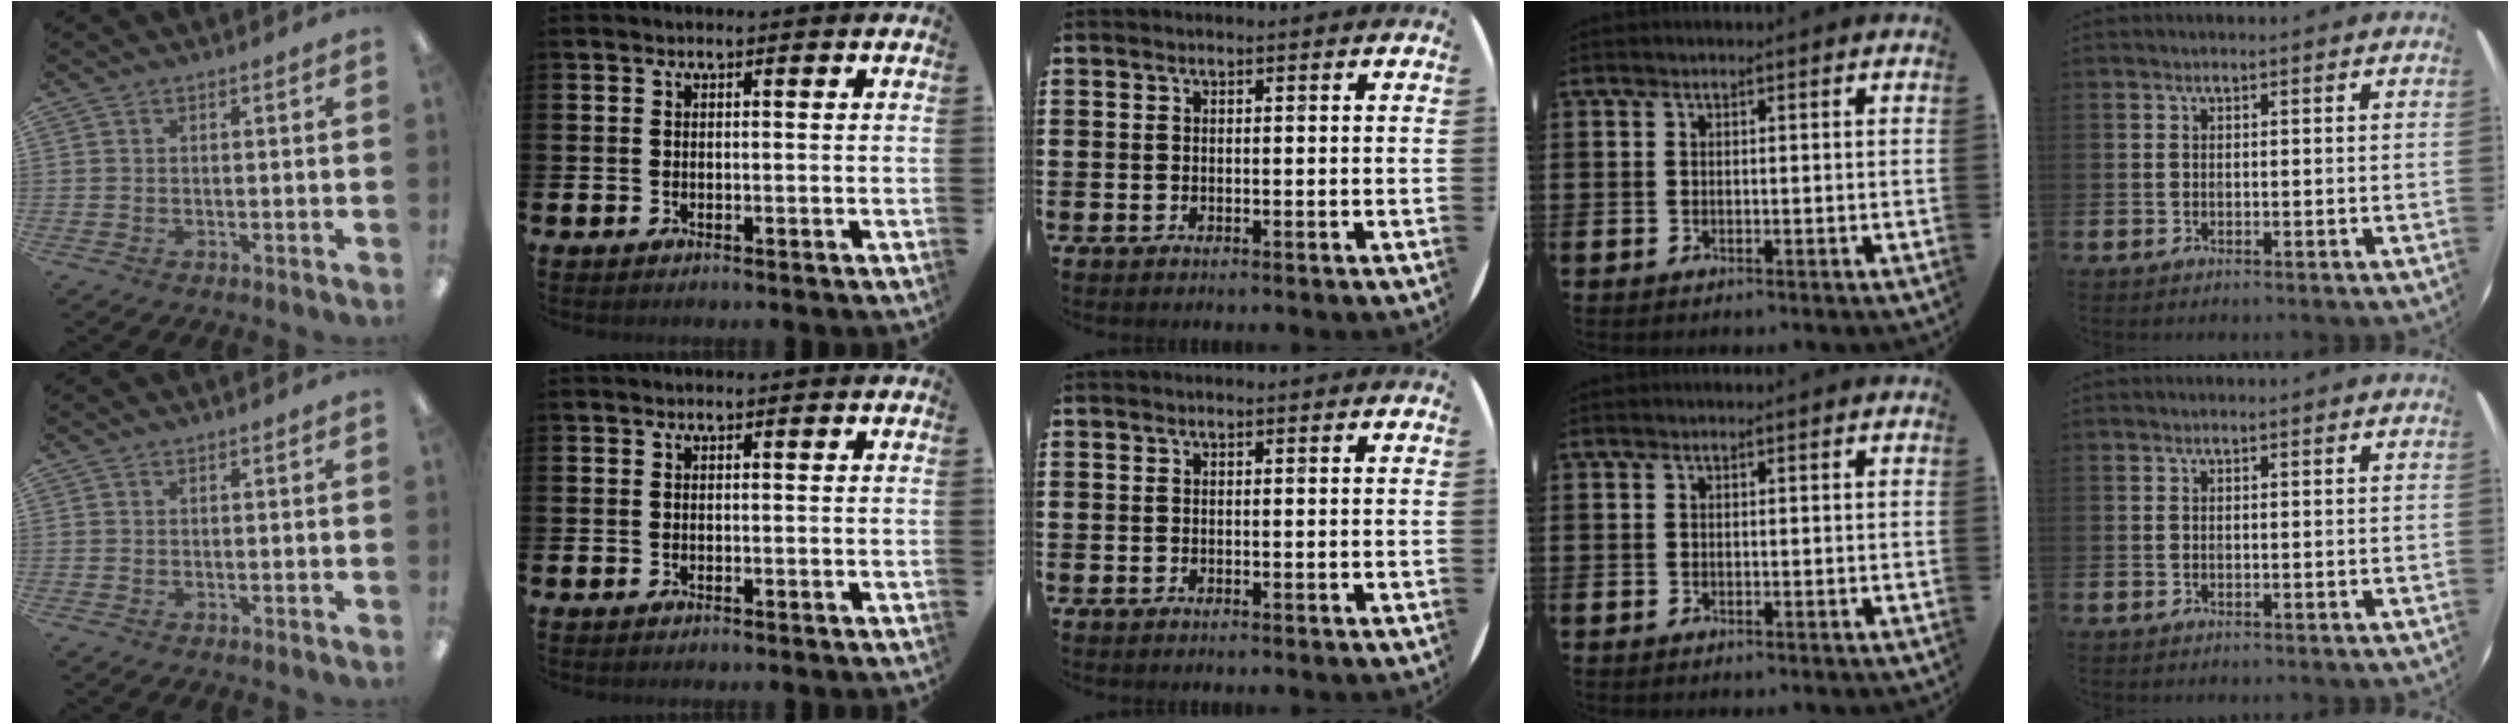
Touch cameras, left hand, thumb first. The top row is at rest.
{}